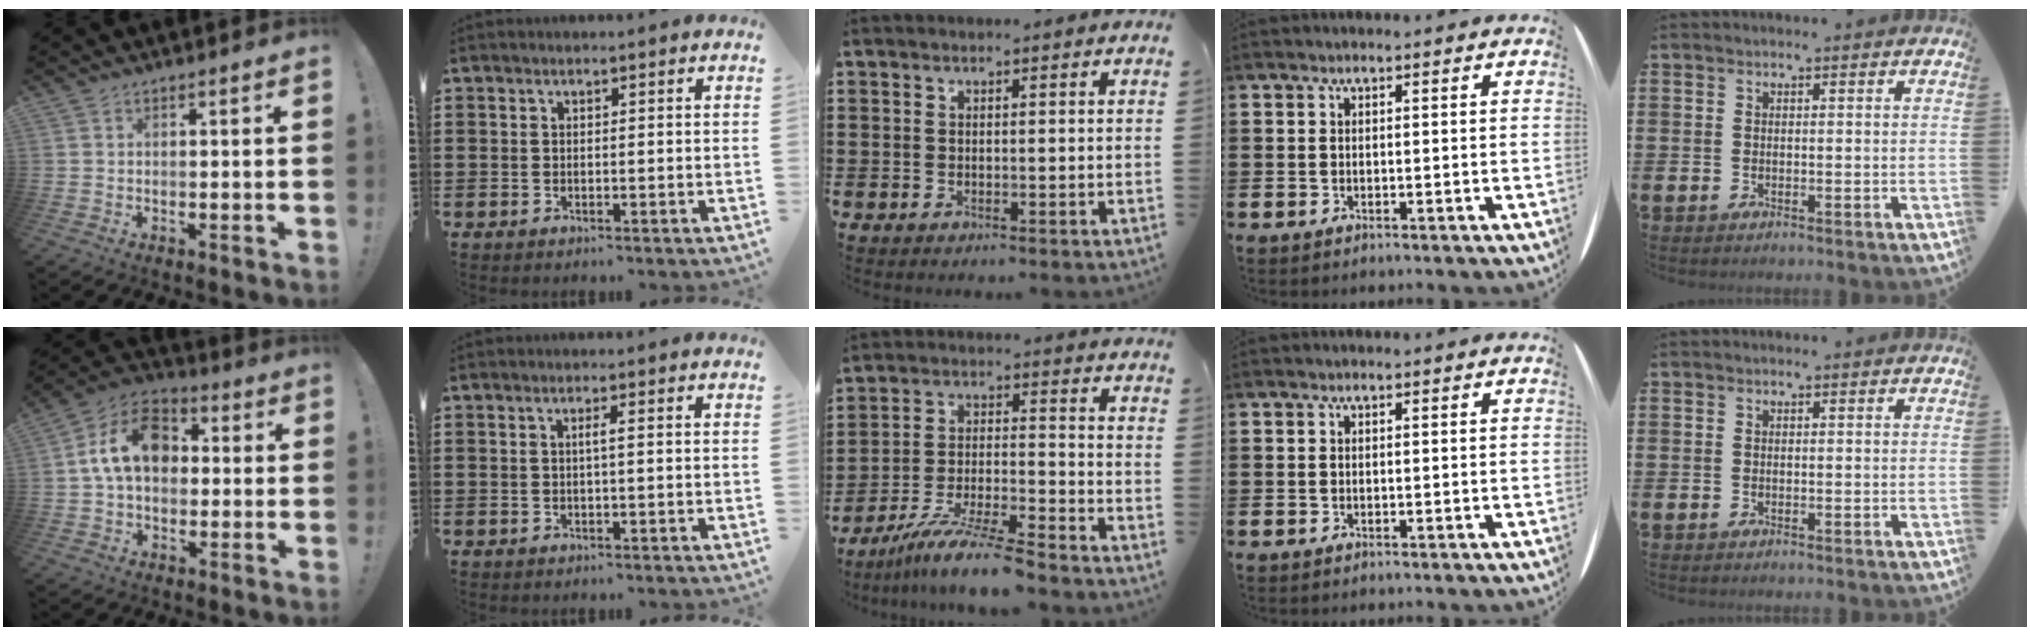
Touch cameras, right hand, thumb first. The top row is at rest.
{"thumb": {"total": 14.9, "force": [2.3, 10.5, 10.3], "torque": [-0.160, 0.015, 0.047]}, "index": {"total": 1.3, "force": [0.0, -0.2, 1.2], "torque": [-0.024, -0.002, -0.003]}, "middle": {"total": 9.0, "force": [-7.9, -0.4, 4.2], "torque": [-0.083, -0.004, -0.153]}}